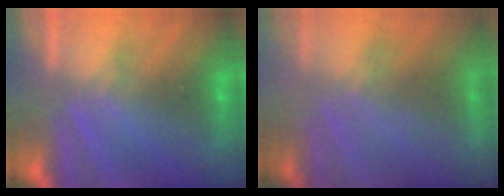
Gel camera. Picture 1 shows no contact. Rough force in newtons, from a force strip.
{"total": 3.3}